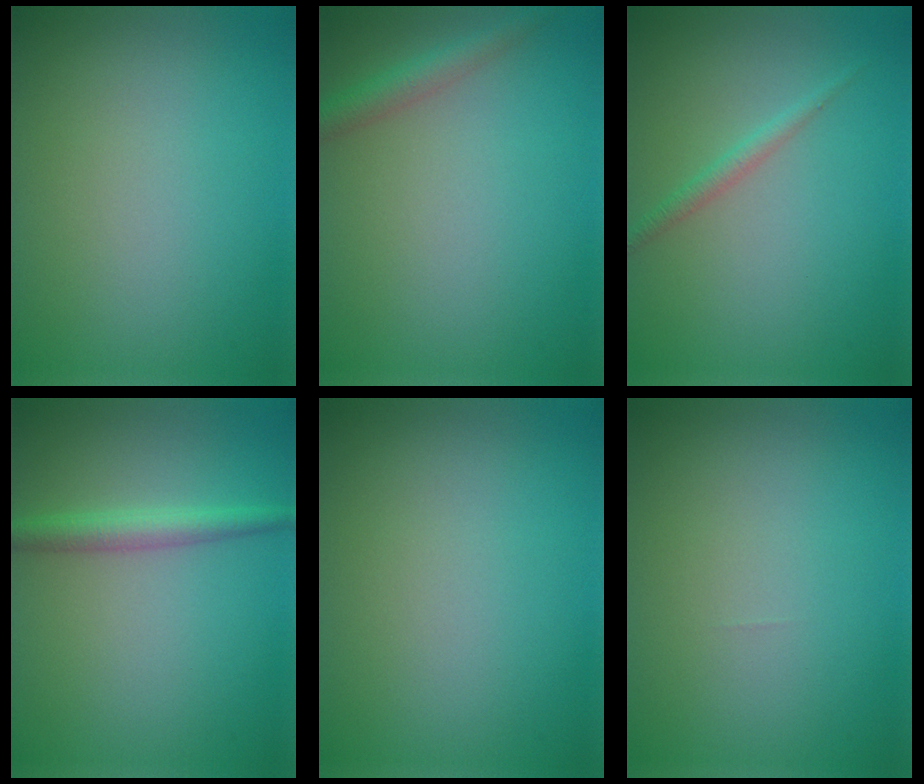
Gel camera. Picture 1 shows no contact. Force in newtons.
{"total": 2.4, "press": 2.4, "slide": 0.2}
{"total": 1.3, "press": 1.3, "slide": 0.0}
{"total": 2.4, "press": 2.4, "slide": 0.0}
{"total": 0.0}
{"total": 0.0}